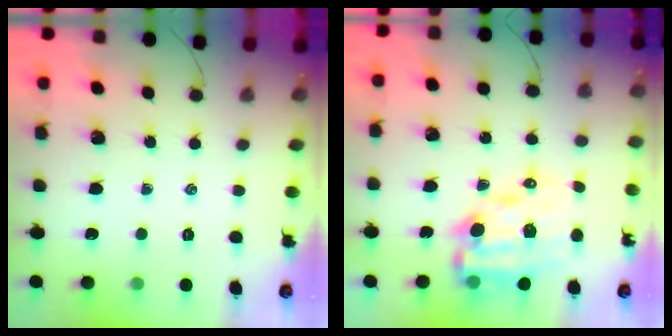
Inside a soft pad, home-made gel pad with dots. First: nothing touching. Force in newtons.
{"total": 13.2, "press": 12.9, "slide": 3.1}